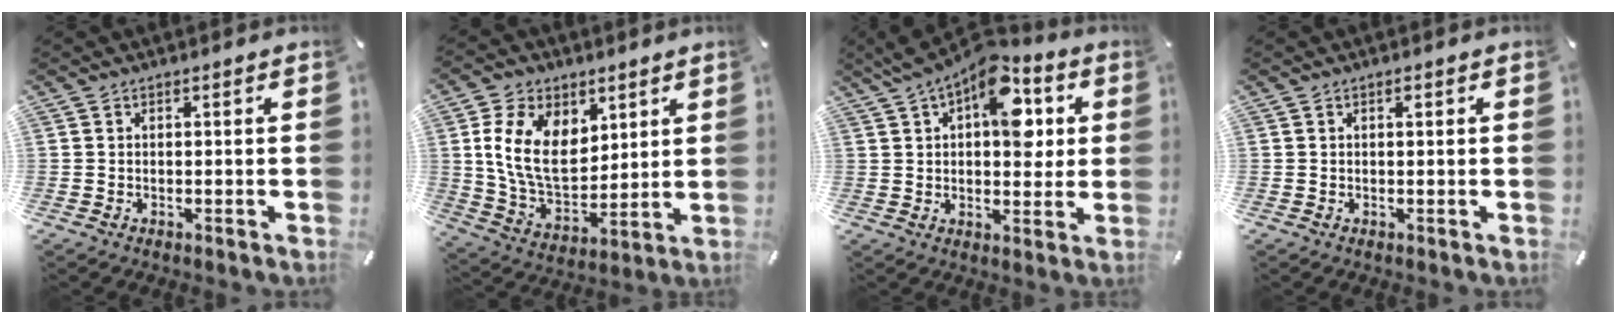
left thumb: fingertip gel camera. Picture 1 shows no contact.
{"total": 15.1, "force": [5.0, 10.5, 9.7], "torque": [-0.194, -0.010, 0.091]}
{"total": 16.4, "force": [6.8, 9.0, 11.9], "torque": [-0.160, -0.029, 0.117]}
{"total": 0.8, "force": [0.3, 0.4, 0.6], "torque": [-0.013, 0.001, 0.005]}